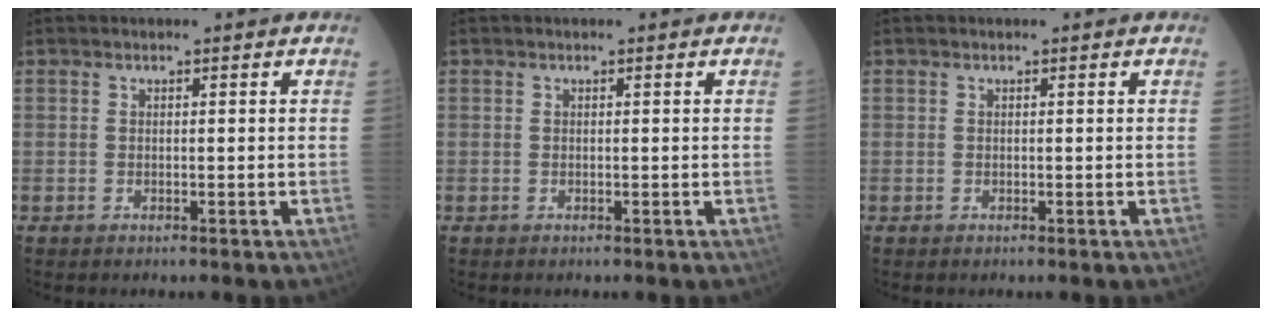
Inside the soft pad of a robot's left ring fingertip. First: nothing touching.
{"total": 0.0}
{"total": 0.0}